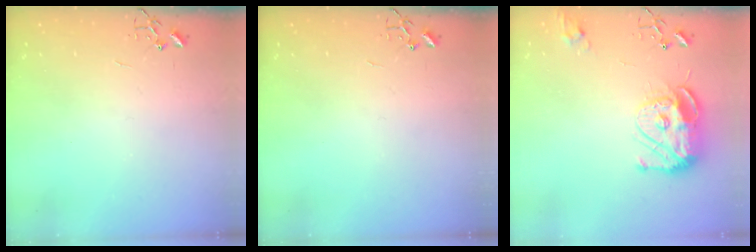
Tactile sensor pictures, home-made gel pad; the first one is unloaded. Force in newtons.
{"total": 0.0}
{"total": 13.5, "press": 13.4, "slide": 1.2}